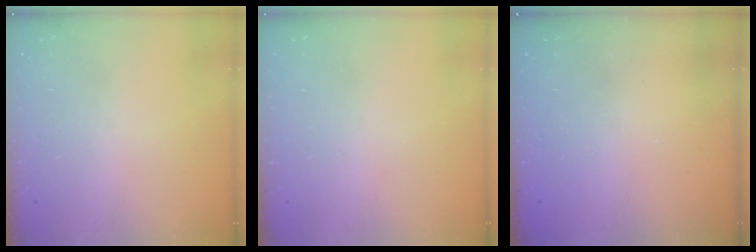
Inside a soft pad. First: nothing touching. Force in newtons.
{"total": 0.0}
{"total": 2.3, "press": 2.2, "slide": 0.8}